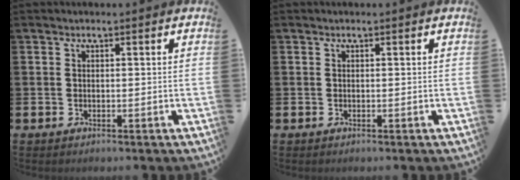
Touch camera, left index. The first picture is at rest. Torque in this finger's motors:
{"motor_torque": [0.02, 0.01, 0.01, 0.00]}